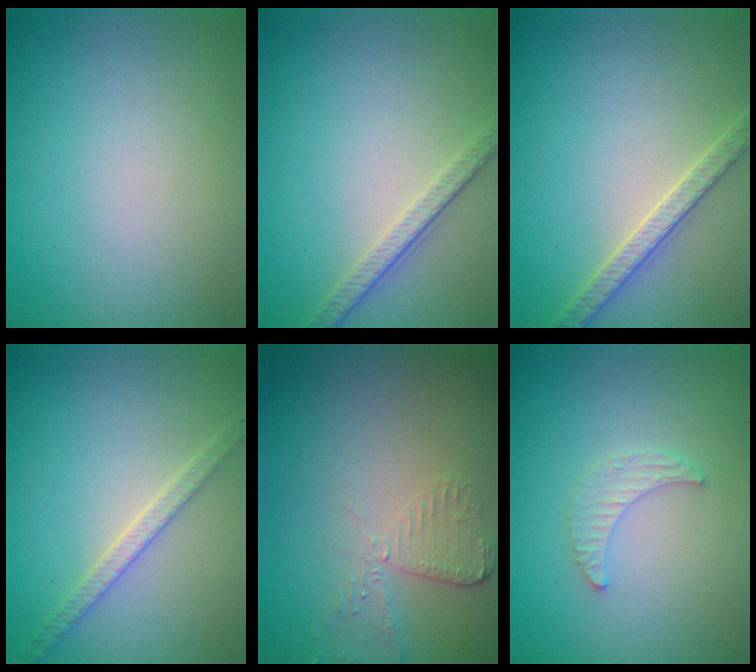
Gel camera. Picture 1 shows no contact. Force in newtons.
{"total": 3.3, "press": 2.3, "slide": 2.3}
{"total": 2.8, "press": 2.8, "slide": 0.4}
{"total": 2.5, "press": 2.4, "slide": 0.4}
{"total": 2.6, "press": 2.3, "slide": 1.2}
{"total": 1.6, "press": 1.5, "slide": 0.4}